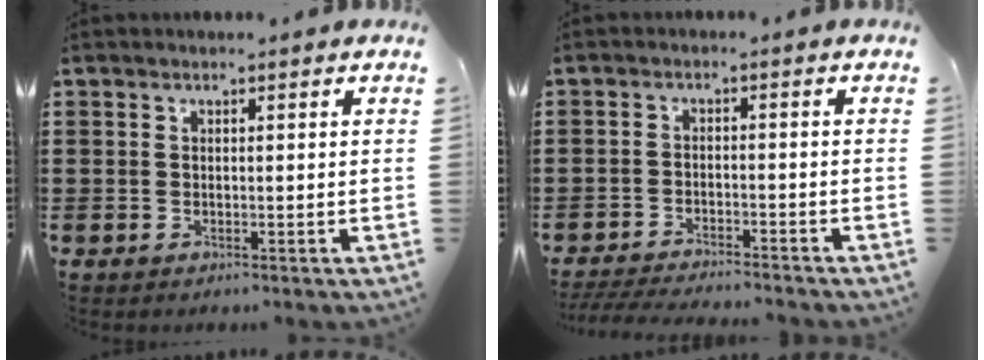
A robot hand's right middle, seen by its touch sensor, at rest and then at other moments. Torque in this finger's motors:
{"motor_torque": [0.68, -0.67, 0.29, 0.08]}